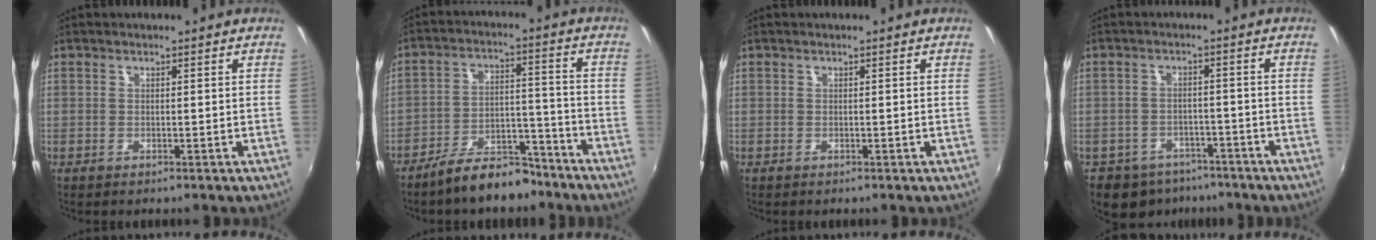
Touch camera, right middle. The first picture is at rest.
{"total": 10.5, "force": [-8.7, 3.9, 4.6], "torque": [-0.086, 0.028, -0.126]}
{"total": 0.0}
{"total": 10.2, "force": [-7.2, 6.6, 3.0], "torque": [-0.084, 0.011, -0.094]}